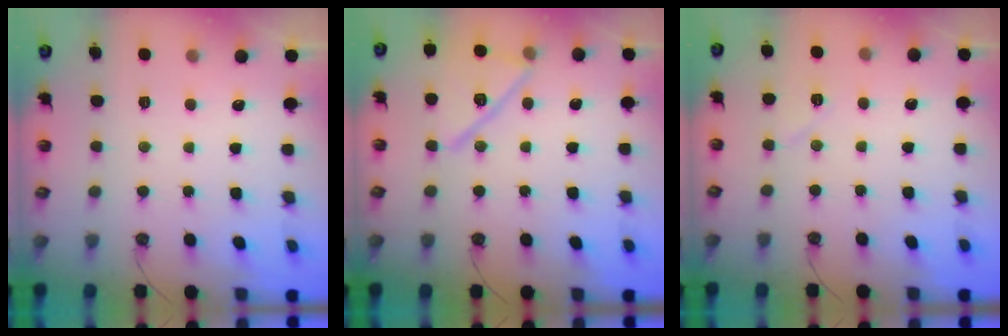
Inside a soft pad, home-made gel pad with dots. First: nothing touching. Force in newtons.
{"total": 13.5, "press": 12.3, "slide": 5.6}
{"total": 6.0, "press": 5.8, "slide": 1.4}